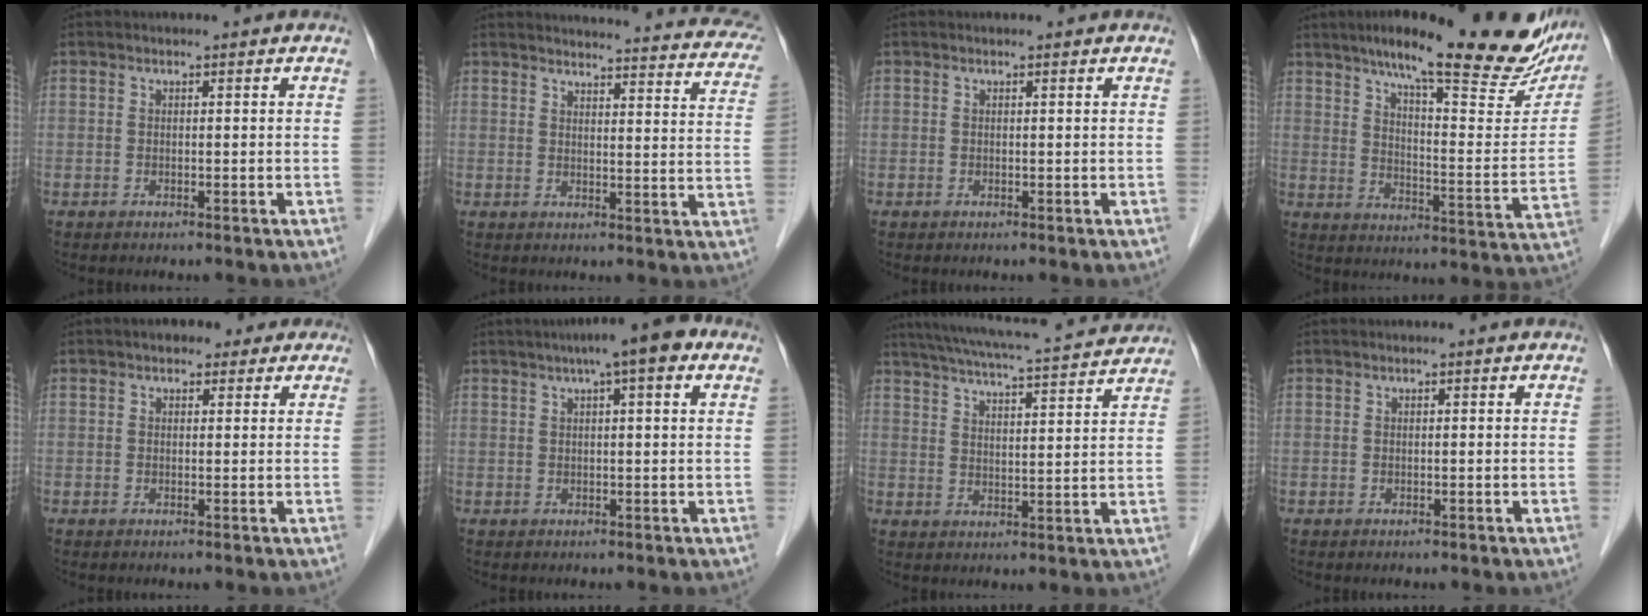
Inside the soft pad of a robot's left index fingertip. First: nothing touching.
{"total": 25.2, "force": [23.9, 4.1, 7.1], "torque": [-0.076, -0.059, 0.252]}
{"total": 0.0}
{"total": 26.3, "force": [20.3, 4.7, 16.0], "torque": [-0.221, -0.010, 0.265]}
{"total": 4.0, "force": [2.6, 2.6, 1.7], "torque": [-0.011, 0.023, 0.031]}
{"total": 7.7, "force": [4.3, 1.1, 6.4], "torque": [-0.088, 0.031, 0.057]}
{"total": 19.1, "force": [17.5, 1.2, 7.7], "torque": [-0.131, 0.020, 0.240]}
{"total": 0.0}